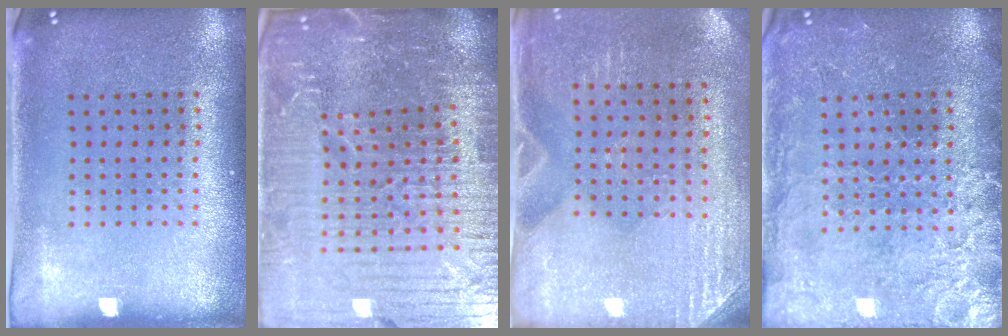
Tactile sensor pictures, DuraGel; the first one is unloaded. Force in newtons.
{"total": 6.6, "press": 5.8, "slide": 3.3}
{"total": 2.8, "press": 2.5, "slide": 1.2}
{"total": 3.4, "press": 3.2, "slide": 1.1}